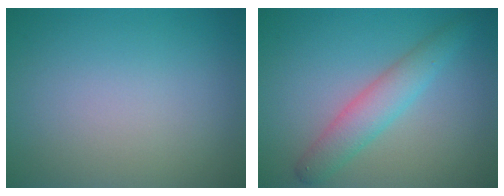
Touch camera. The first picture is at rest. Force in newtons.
{"total": 3.4, "press": 3.4, "slide": 0.1}